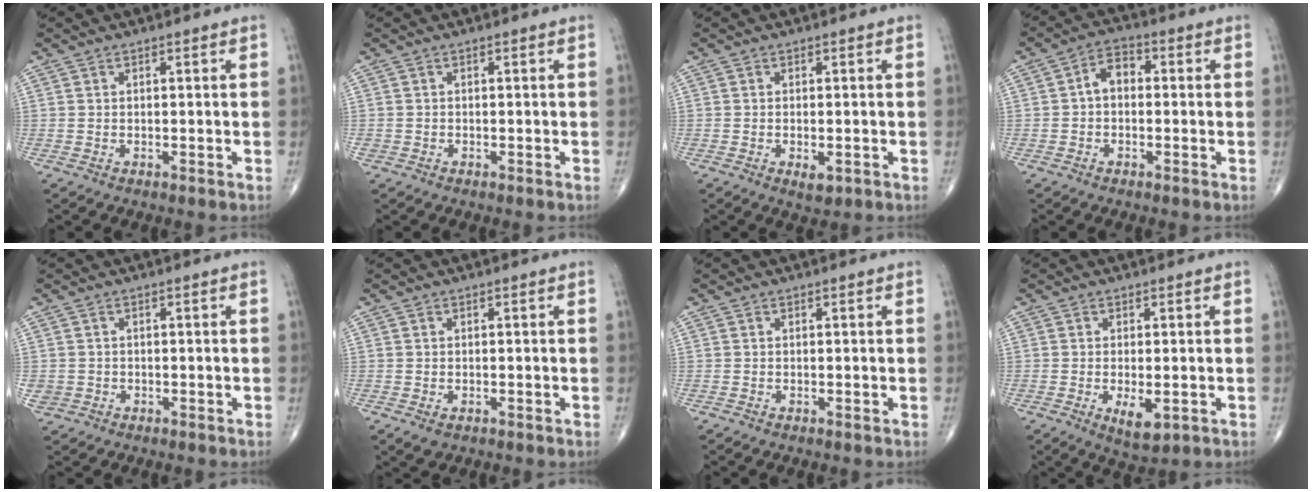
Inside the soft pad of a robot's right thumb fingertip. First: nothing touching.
{"total": 0.6, "force": [-0.2, 0.5, 0.1], "torque": [-0.002, 0.003, -0.003]}
{"total": 2.5, "force": [-0.8, 1.2, 2.1], "torque": [-0.031, -0.004, -0.010]}
{"total": 5.1, "force": [0.0, 3.5, 3.7], "torque": [-0.049, 0.021, -0.011]}
{"total": 2.7, "force": [-0.6, 2.4, 1.0], "torque": [-0.022, 0.006, -0.005]}
{"total": 1.7, "force": [-0.6, 1.2, 1.0], "torque": [-0.015, -0.003, -0.004]}
{"total": 0.0}
{"total": 4.9, "force": [-1.3, 2.0, 4.2], "torque": [-0.067, -0.011, -0.014]}